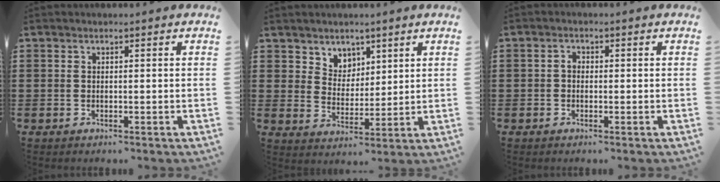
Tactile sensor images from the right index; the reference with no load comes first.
{"total": 5.0, "force": [3.5, 3.5, -0.2], "torque": [-0.021, 0.001, 0.066]}
{"total": 1.3, "force": [-0.3, 0.9, 0.9], "torque": [-0.018, 0.003, -0.007]}